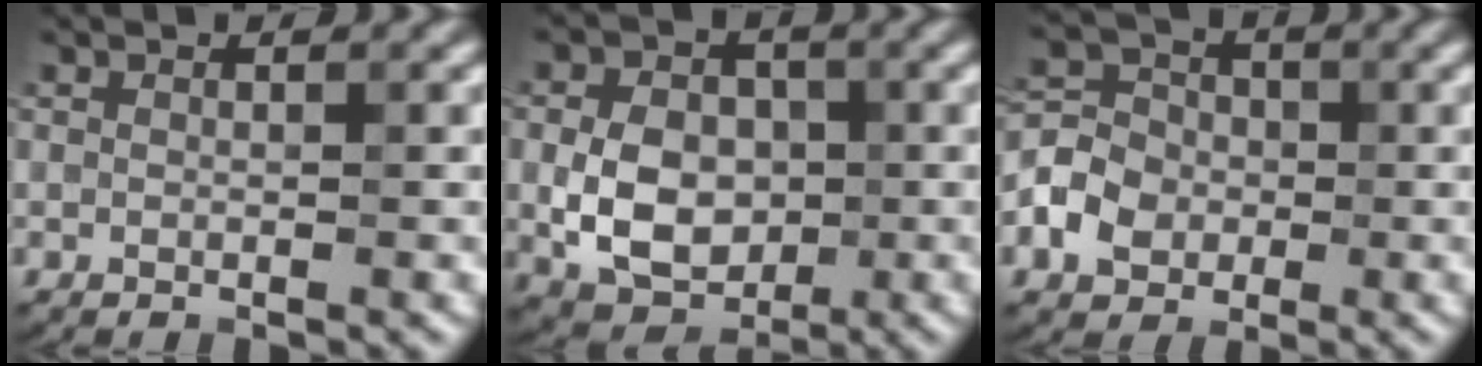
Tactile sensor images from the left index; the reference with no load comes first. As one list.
[{"total": 6.5, "force": [-0.7, 4.8, 4.3], "torque": [-0.080, -0.002, -0.017]}, {"total": 4.7, "force": [-1.3, 4.0, 2.1], "torque": [-0.036, 0.004, -0.032]}]